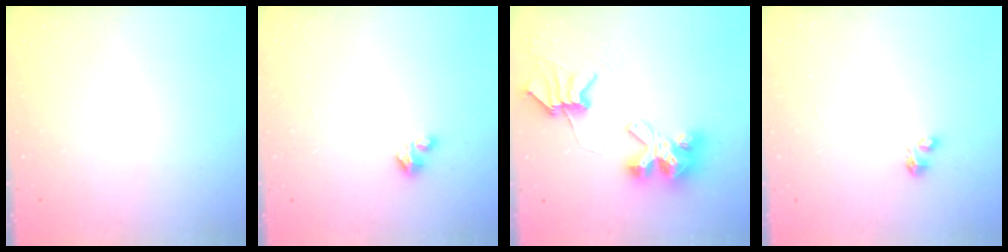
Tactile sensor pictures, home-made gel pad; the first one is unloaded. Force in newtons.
{"total": 1.5, "press": 1.5, "slide": 0.2}
{"total": 8.9, "press": 8.9, "slide": 0.8}
{"total": 2.8, "press": 2.8, "slide": 0.4}